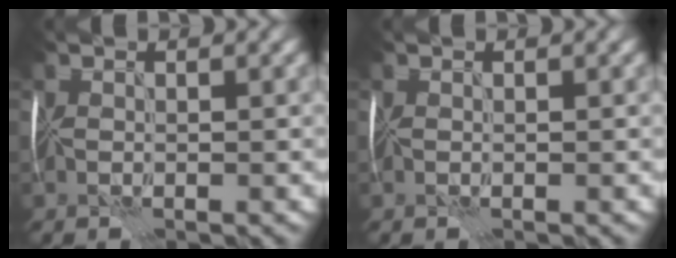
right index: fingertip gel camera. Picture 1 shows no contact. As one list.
[{"total": 0.0}]